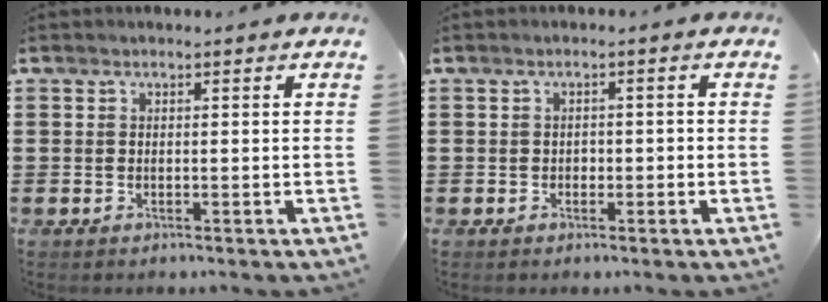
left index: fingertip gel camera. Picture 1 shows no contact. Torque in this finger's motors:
{"motor_torque": [0.03, 0.00, 0.06, 0.00]}